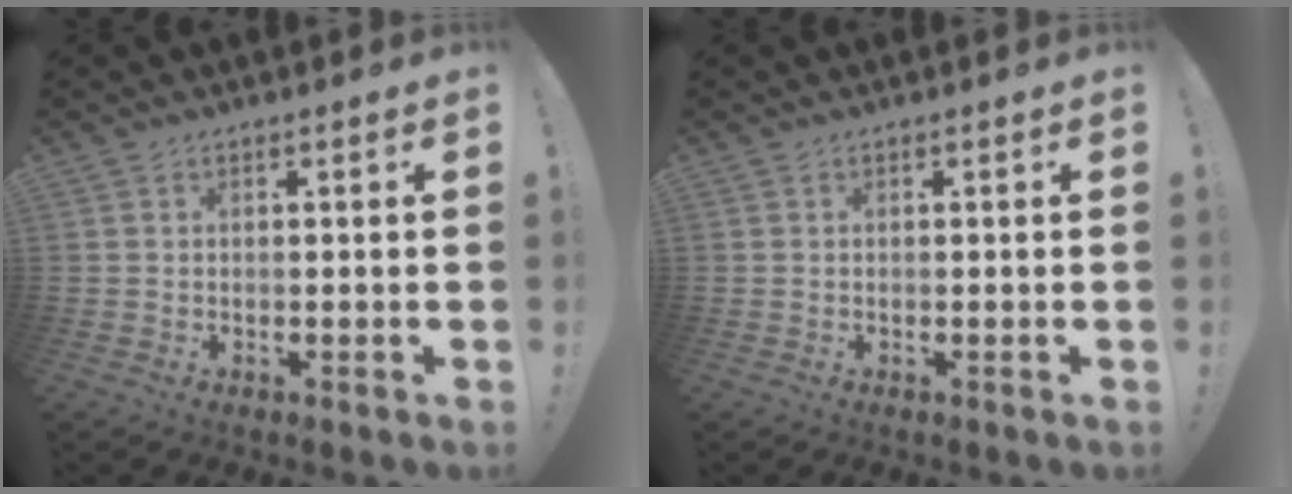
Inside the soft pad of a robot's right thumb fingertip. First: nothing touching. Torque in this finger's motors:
{"motor_torque": [-0.01, 0.01, -0.09, 0.20, 0.05]}